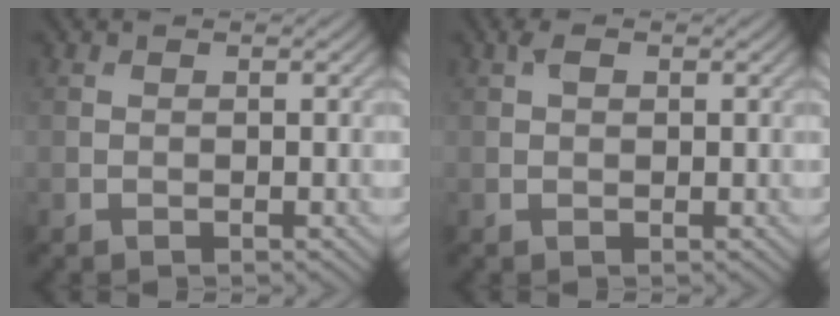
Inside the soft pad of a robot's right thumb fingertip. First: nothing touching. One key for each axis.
{"total": 1.3, "fx": 0.6, "fy": 0.8, "fz": 0.9, "tx": -0.019, "ty": 0.004, "tz": 0.010}